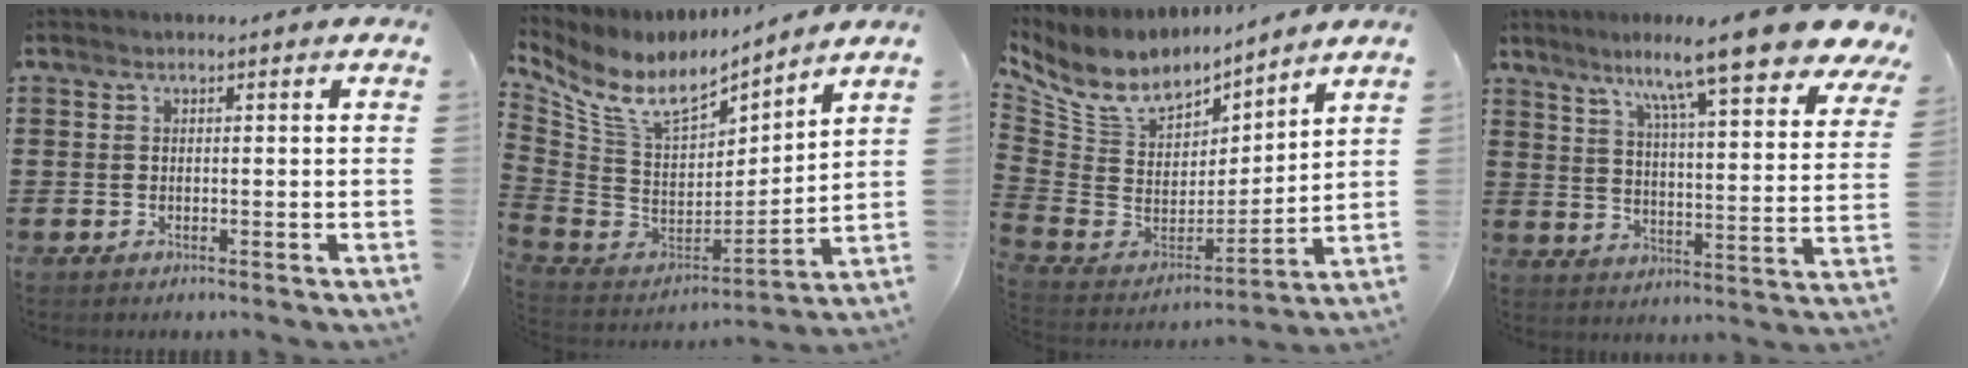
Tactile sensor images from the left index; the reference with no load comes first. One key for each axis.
{"total": 10.1, "fx": 6.9, "fy": 4.5, "fz": 5.7, "tx": -0.146, "ty": -0.041, "tz": 0.124}
{"total": 8.2, "fx": 5.8, "fy": 4.5, "fz": 3.6, "tx": -0.108, "ty": -0.035, "tz": 0.105}
{"total": 12.8, "fx": 10.0, "fy": 0.2, "fz": 8.0, "tx": -0.152, "ty": -0.056, "tz": 0.159}